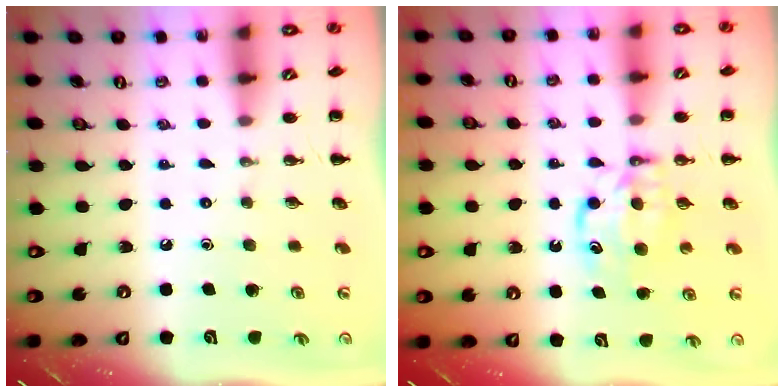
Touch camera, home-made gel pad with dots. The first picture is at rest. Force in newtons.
{"total": 6.8, "press": 6.8, "slide": 0.6}